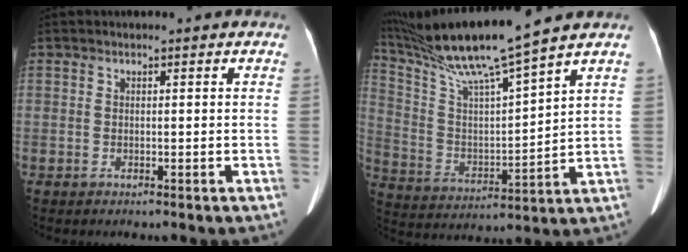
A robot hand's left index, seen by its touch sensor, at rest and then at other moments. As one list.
[{"total": 16.5, "force": [13.9, -1.7, 8.8], "torque": [-0.172, 0.002, 0.258]}]